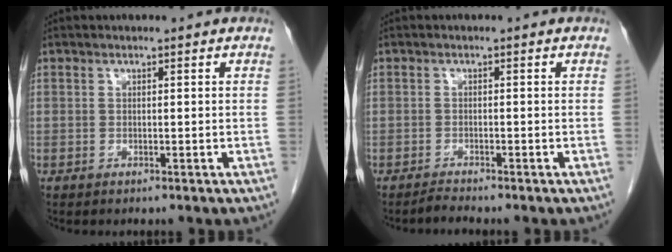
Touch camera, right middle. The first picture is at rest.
{"total": 1.3, "force": [-1.2, -0.4, 0.1], "torque": [-0.009, -0.007, -0.023]}